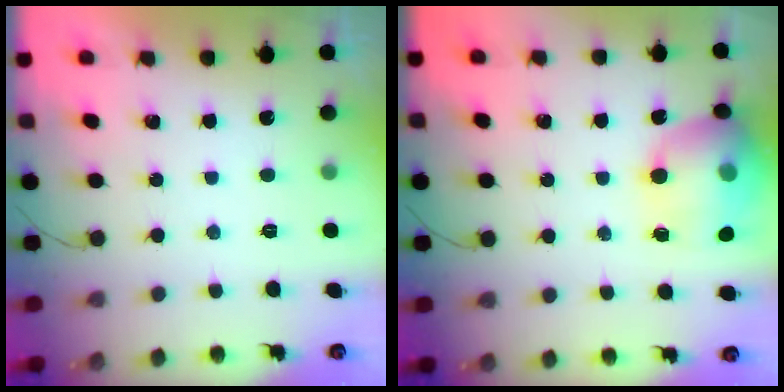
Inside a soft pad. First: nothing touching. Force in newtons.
{"total": 17.0, "press": 16.9, "slide": 1.8}